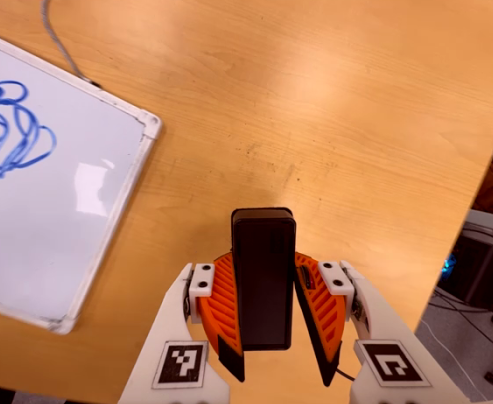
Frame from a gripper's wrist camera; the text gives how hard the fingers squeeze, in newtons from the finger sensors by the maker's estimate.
{"total": 5.6, "left": 5.6, "right": 5.7}